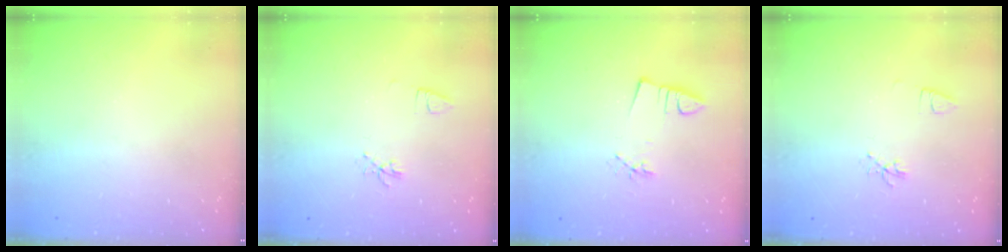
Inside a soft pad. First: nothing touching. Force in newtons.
{"total": 5.2, "press": 4.9, "slide": 1.8}
{"total": 2.6, "press": 0.9, "slide": 2.4}
{"total": 5.2, "press": 4.9, "slide": 1.8}